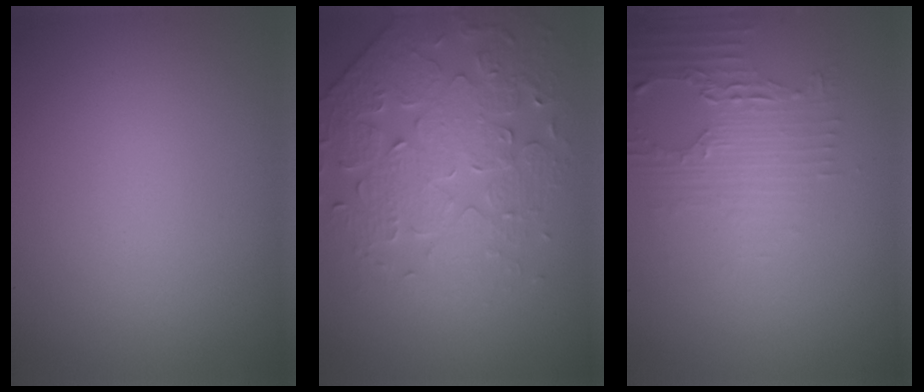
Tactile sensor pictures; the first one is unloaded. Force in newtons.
{"total": 4.6, "press": 4.6, "slide": 0.5}
{"total": 2.9, "press": 2.5, "slide": 1.5}